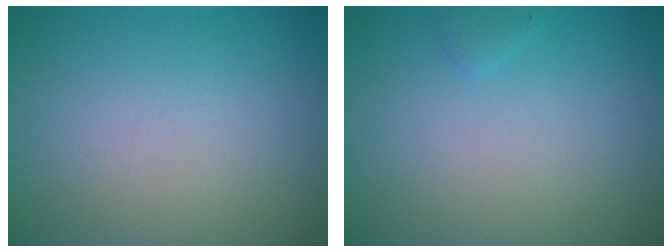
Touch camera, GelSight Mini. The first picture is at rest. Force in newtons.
{"total": 0.6, "press": 0.6, "slide": 0.1}